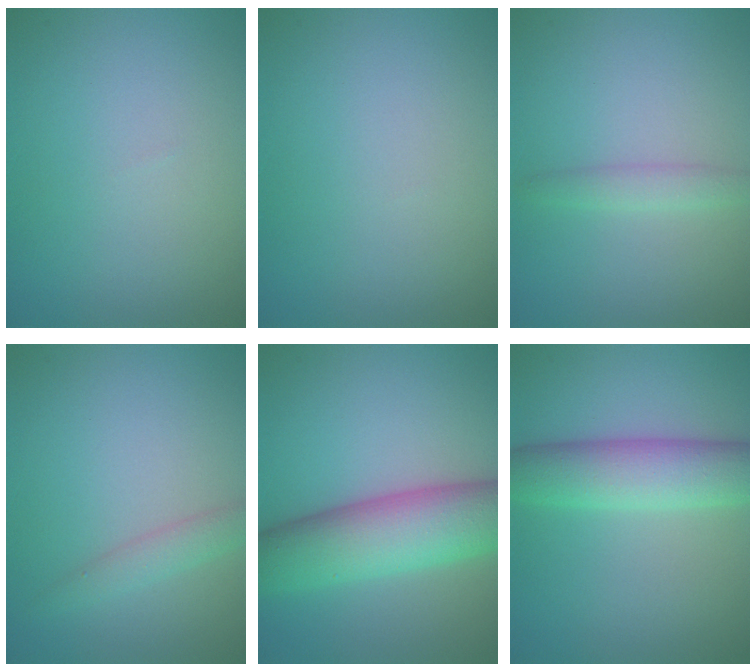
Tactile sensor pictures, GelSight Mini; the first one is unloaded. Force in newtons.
{"total": 0.0}
{"total": 1.4, "press": 1.4, "slide": 0.1}
{"total": 1.7, "press": 1.7, "slide": 0.1}
{"total": 8.3, "press": 8.3, "slide": 0.1}
{"total": 5.6, "press": 5.6, "slide": 0.1}